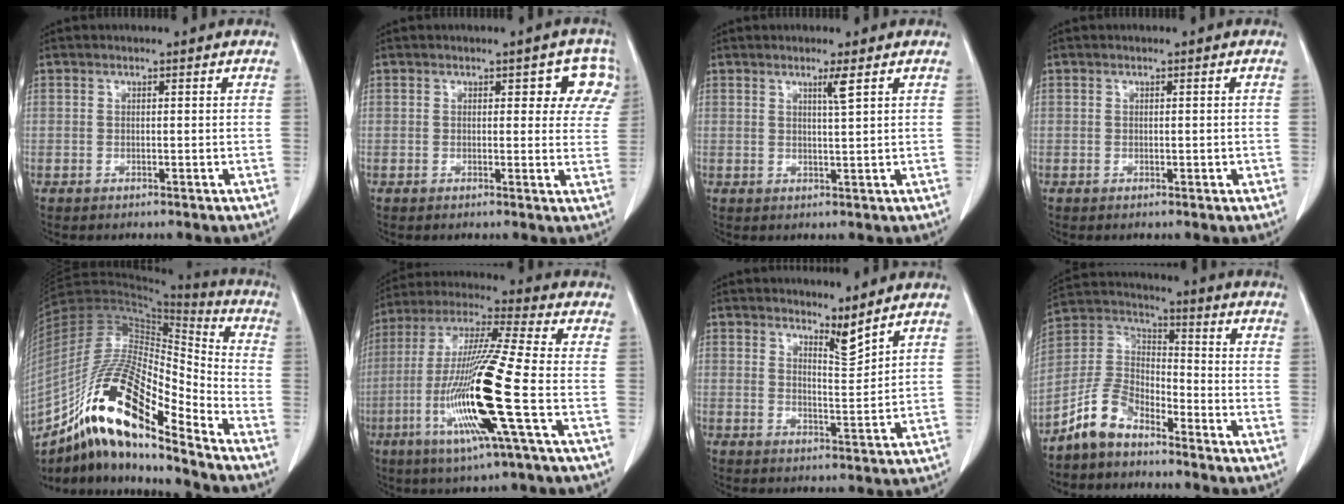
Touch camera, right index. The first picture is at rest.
{"total": 5.4, "force": [2.6, 3.2, 3.5], "torque": [-0.010, 0.004, 0.018]}
{"total": 2.1, "force": [1.1, -0.5, 1.7], "torque": [-0.033, -0.006, 0.022]}
{"total": 1.0, "force": [-0.2, 0.4, 0.9], "torque": [-0.015, 0.001, 0.000]}
{"total": 20.9, "force": [-13.0, 4.1, 15.9], "torque": [-0.317, -0.002, -0.232]}
{"total": 17.7, "force": [-5.0, -0.7, 17.0], "torque": [-0.346, -0.019, -0.105]}
{"total": 3.4, "force": [3.2, -0.1, 1.2], "torque": [-0.023, -0.019, 0.060]}
{"total": 8.4, "force": [-6.4, 3.8, 3.8], "torque": [-0.089, 0.017, -0.134]}